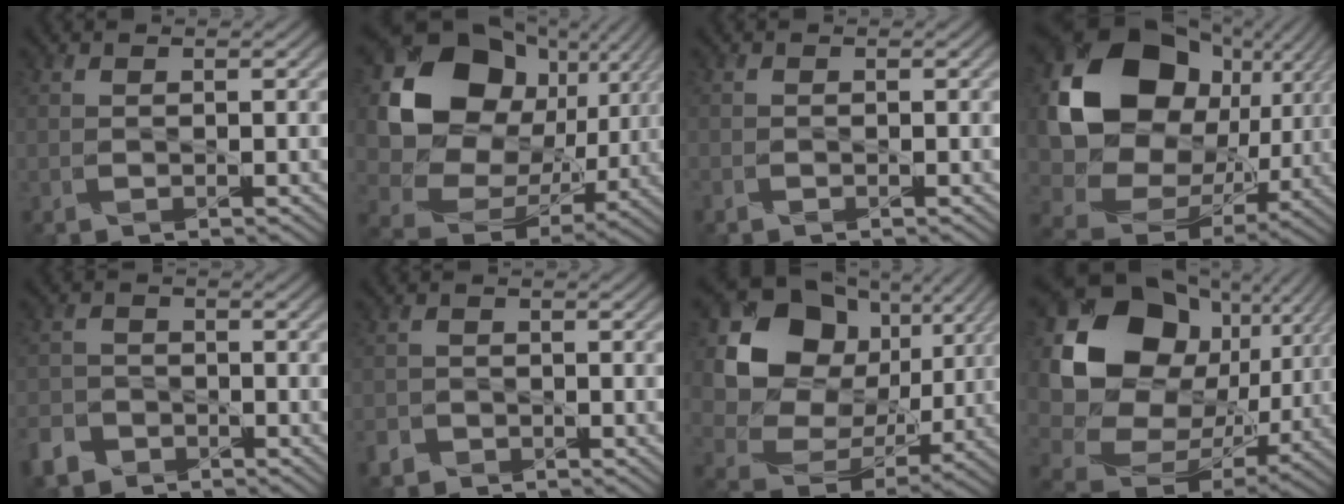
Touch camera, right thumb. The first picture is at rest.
{"total": 17.8, "force": [4.5, 14.2, 9.7], "torque": [-0.217, -0.003, 0.094]}
{"total": 0.6, "force": [-0.6, 0.2, 0.2], "torque": [-0.005, -0.003, -0.010]}
{"total": 19.6, "force": [4.0, 15.5, 11.3], "torque": [-0.254, -0.022, 0.097]}
{"total": 4.1, "force": [-2.9, 2.6, 1.2], "torque": [-0.036, -0.004, -0.063]}
{"total": 2.1, "force": [-1.5, 1.4, 0.5], "torque": [-0.014, -0.005, -0.036]}
{"total": 15.5, "force": [4.8, 12.3, 8.2], "torque": [-0.191, 0.012, 0.088]}
{"total": 19.7, "force": [4.7, 15.5, 11.2], "torque": [-0.257, -0.015, 0.106]}